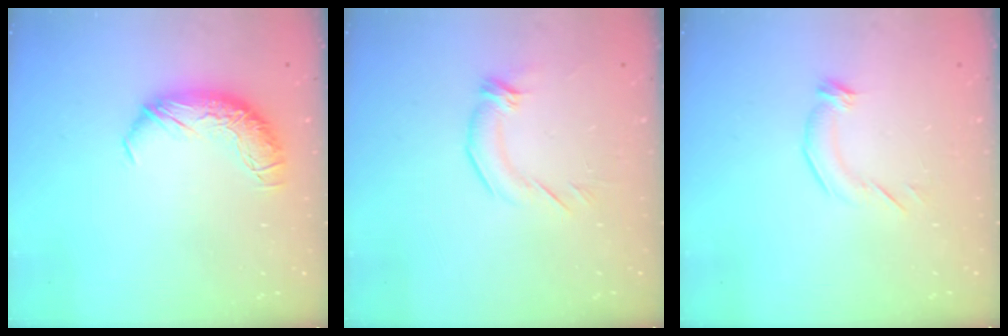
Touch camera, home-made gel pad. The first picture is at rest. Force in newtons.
{"total": 2.7, "press": 1.7, "slide": 2.1}
{"total": 4.0, "press": 3.8, "slide": 1.2}